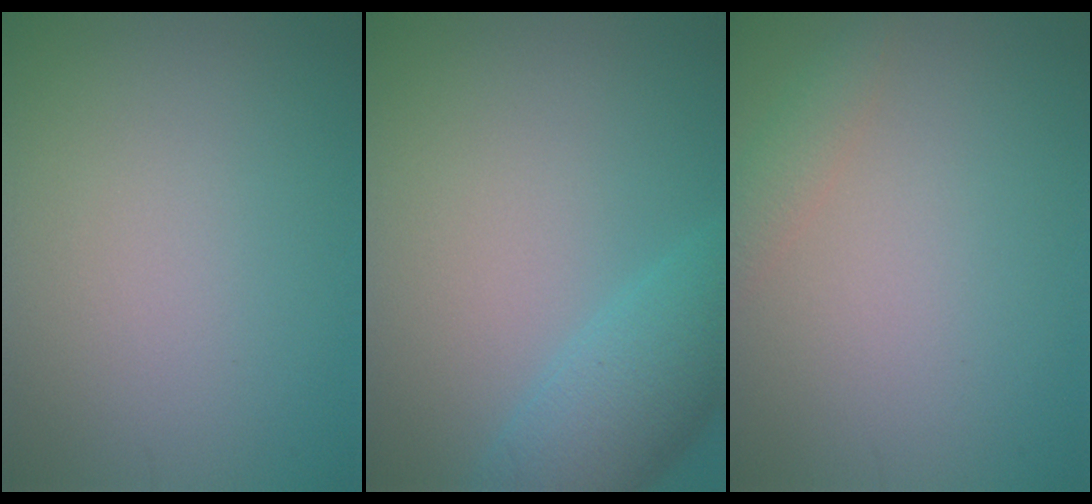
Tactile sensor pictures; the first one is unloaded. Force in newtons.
{"total": 5.1, "press": 5.1, "slide": 0.2}
{"total": 1.6, "press": 1.6, "slide": 0.2}